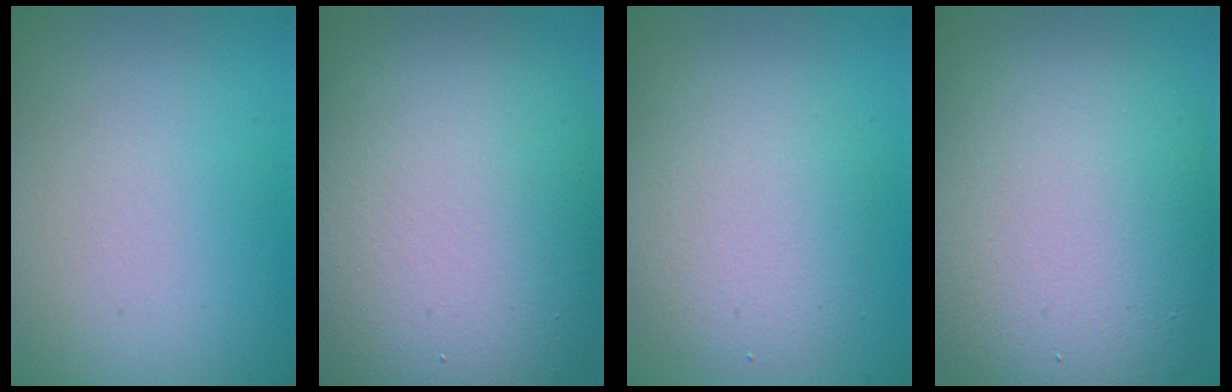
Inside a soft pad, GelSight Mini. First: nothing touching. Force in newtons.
{"total": 14.4, "press": 14.4, "slide": 0.8}
{"total": 4.0, "press": 4.0, "slide": 0.3}
{"total": 11.5, "press": 11.4, "slide": 0.7}